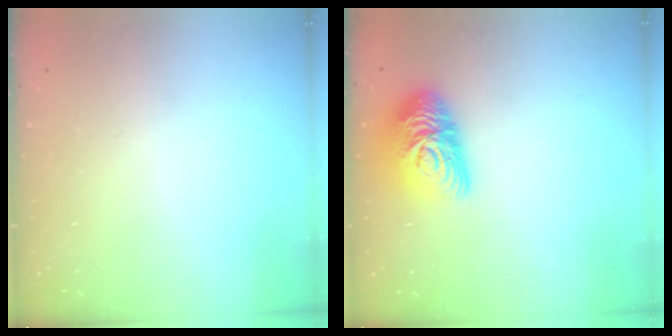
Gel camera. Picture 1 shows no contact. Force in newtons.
{"total": 13.7, "press": 13.7, "slide": 0.9}